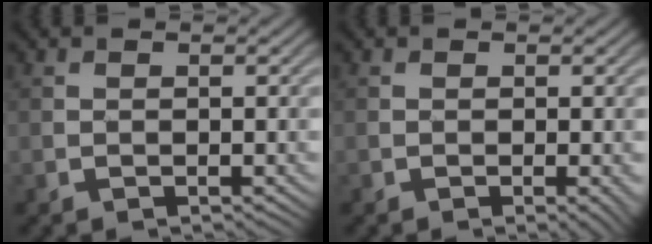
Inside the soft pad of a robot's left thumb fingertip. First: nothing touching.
{"total": 1.6, "force": [-0.6, 0.7, 1.4], "torque": [-0.016, -0.009, -0.002]}